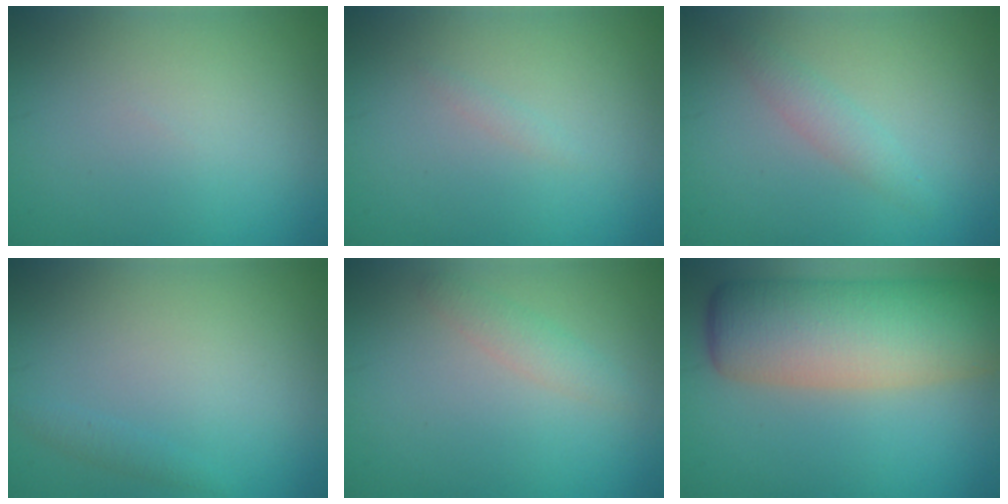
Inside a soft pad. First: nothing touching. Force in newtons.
{"total": 0.5, "press": 0.5, "slide": 0.0}
{"total": 1.6, "press": 1.6, "slide": 0.2}
{"total": 0.8, "press": 0.8, "slide": 0.2}
{"total": 1.6, "press": 1.6, "slide": 0.1}
{"total": 11.3, "press": 11.3, "slide": 0.7}